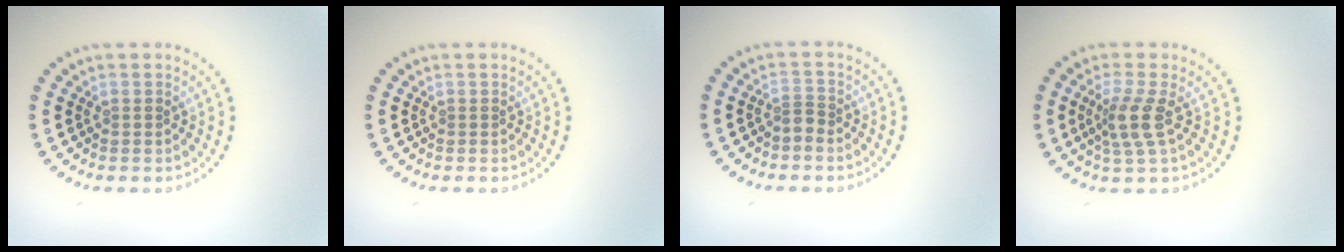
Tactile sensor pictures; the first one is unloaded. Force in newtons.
{"total": 0.0}
{"total": 0.9, "press": 0.6, "slide": 0.6}
{"total": 2.9, "press": 2.3, "slide": 1.8}